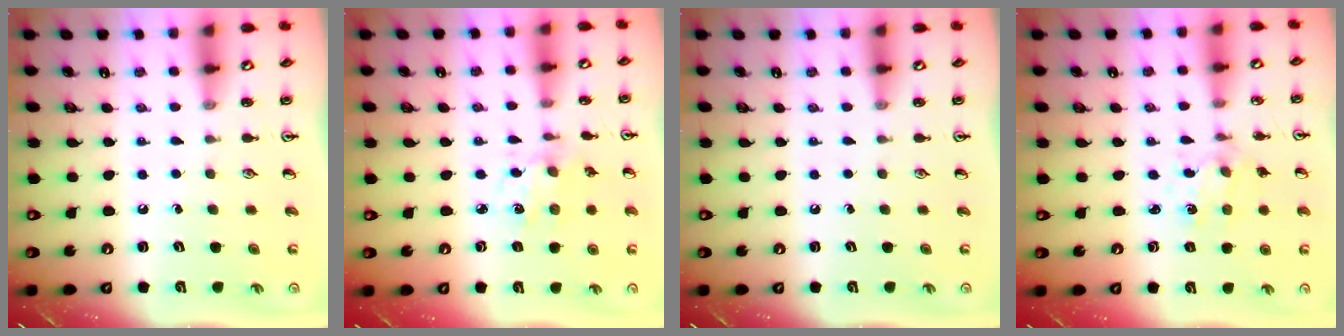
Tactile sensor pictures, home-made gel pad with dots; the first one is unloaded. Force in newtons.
{"total": 2.7, "press": 2.6, "slide": 0.8}
{"total": 0.0}
{"total": 1.4, "press": 1.4, "slide": 0.3}